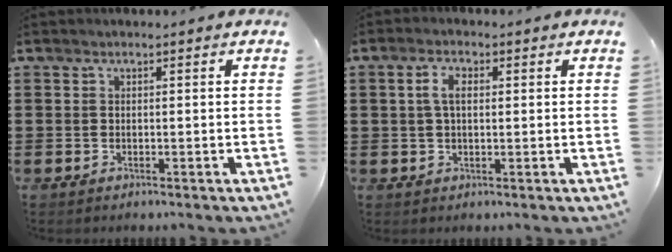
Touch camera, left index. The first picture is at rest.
{"total": 3.6, "force": [0.7, 1.8, 3.0], "torque": [-0.064, 0.012, 0.009]}